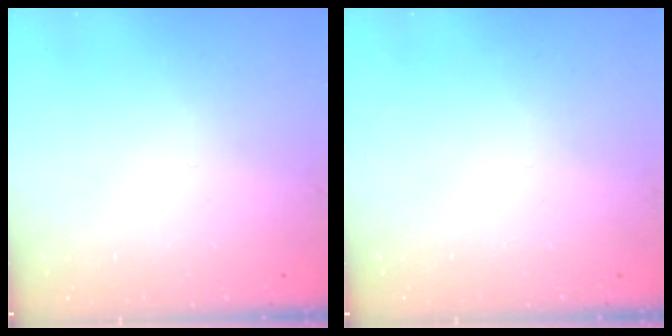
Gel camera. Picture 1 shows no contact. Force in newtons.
{"total": 0.0}